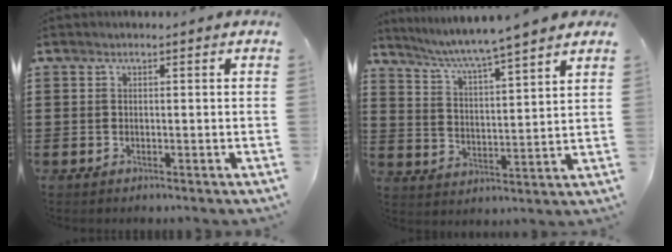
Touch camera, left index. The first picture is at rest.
{"total": 5.5, "force": [4.9, -0.8, 2.2], "torque": [-0.064, -0.036, 0.078]}